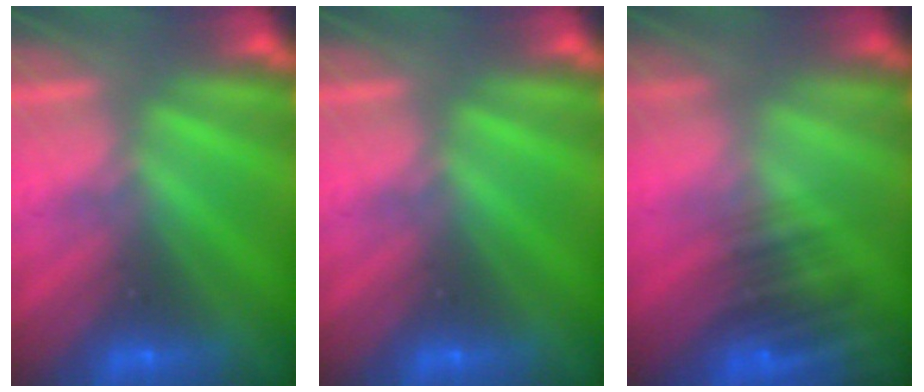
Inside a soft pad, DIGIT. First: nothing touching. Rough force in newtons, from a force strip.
{"total": 0.0}
{"total": 4.5}